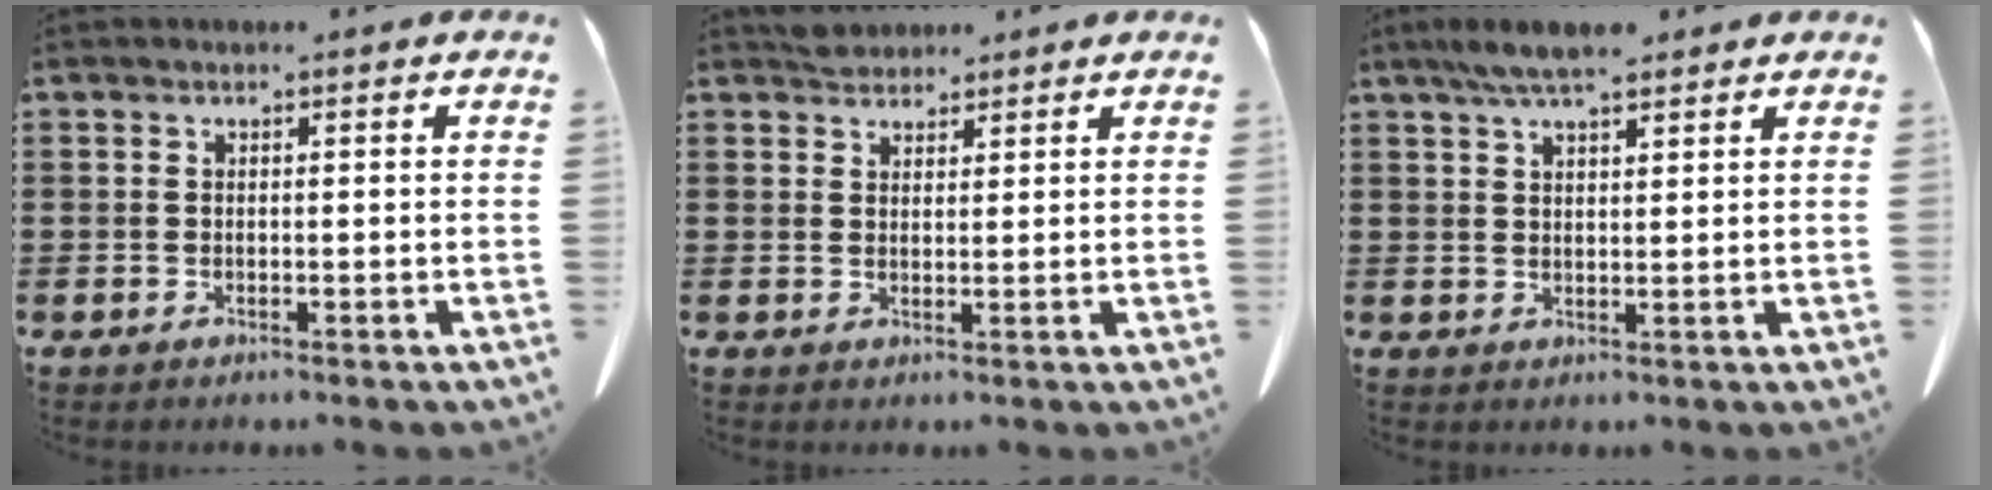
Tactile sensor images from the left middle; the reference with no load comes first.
{"total": 2.4, "force": [2.3, 0.8, 0.2], "torque": [-0.010, 0.002, 0.046]}
{"total": 5.3, "force": [4.1, 1.0, 3.3], "torque": [-0.072, -0.002, 0.075]}